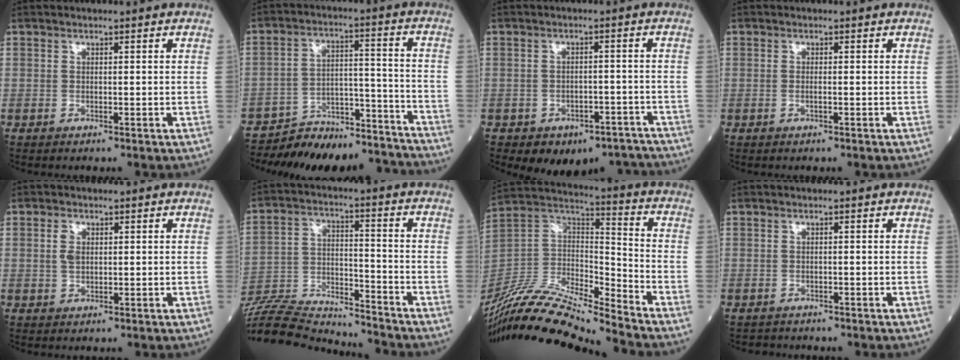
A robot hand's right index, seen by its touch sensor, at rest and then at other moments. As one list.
[{"total": 16.4, "force": [-15.8, 3.3, 3.3], "torque": [-0.029, 0.038, -0.228]}, {"total": 9.1, "force": [-7.2, 5.2, 2.2], "torque": [-0.006, 0.024, -0.083]}, {"total": 0.7, "force": [-0.3, 0.0, 0.7], "torque": [-0.013, -0.001, -0.006]}, {"total": 2.2, "force": [0.5, 1.3, 1.7], "torque": [-0.038, 0.003, 0.011]}, {"total": 20.2, "force": [-19.3, 2.0, 5.5], "torque": [-0.136, -0.003, -0.325]}, {"total": 19.2, "force": [-17.6, 0.2, 7.7], "torque": [-0.158, 0.019, -0.332]}, {"total": 1.1, "force": [-1.0, 0.4, -0.3], "torque": [-0.003, -0.003, -0.018]}]